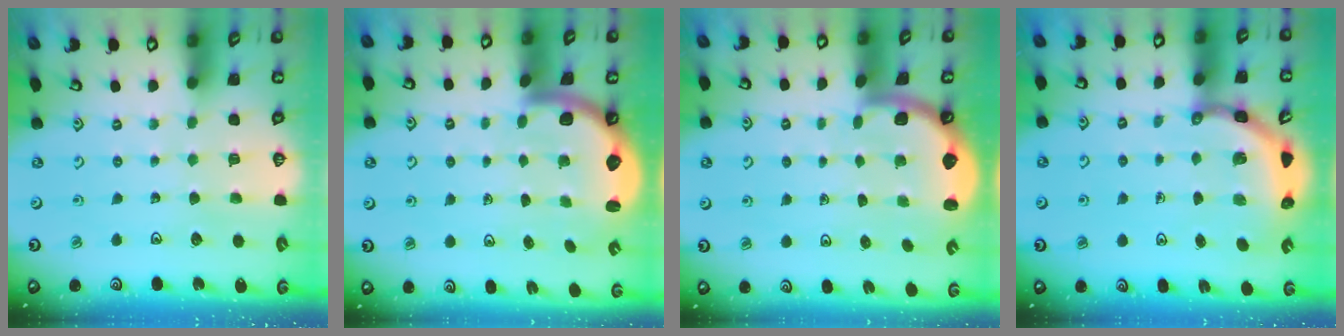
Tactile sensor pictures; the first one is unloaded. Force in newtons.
{"total": 2.8, "press": 2.8, "slide": 0.5}
{"total": 1.6, "press": 1.6, "slide": 0.1}
{"total": 4.9, "press": 4.7, "slide": 1.4}